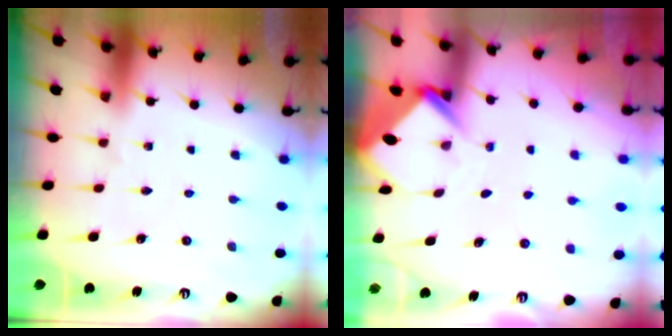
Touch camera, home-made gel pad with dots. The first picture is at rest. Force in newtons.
{"total": 3.8, "press": 3.8, "slide": 0.3}